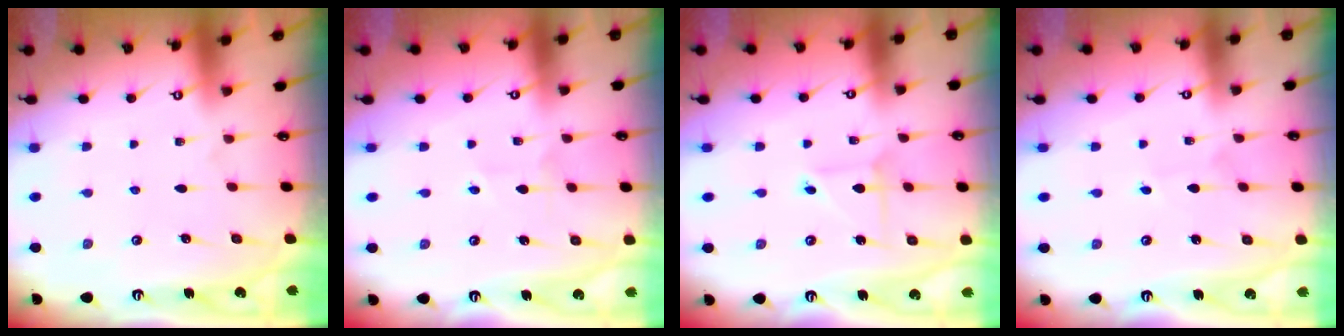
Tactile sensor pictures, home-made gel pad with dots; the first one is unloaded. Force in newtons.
{"total": 2.0, "press": 1.9, "slide": 0.5}
{"total": 4.6, "press": 4.6, "slide": 0.2}
{"total": 1.7, "press": 1.7, "slide": 0.1}